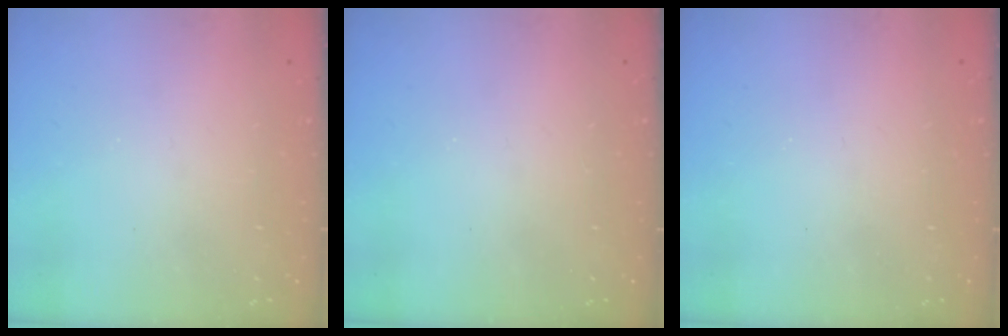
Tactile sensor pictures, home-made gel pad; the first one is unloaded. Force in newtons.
{"total": 0.0}
{"total": 0.0}